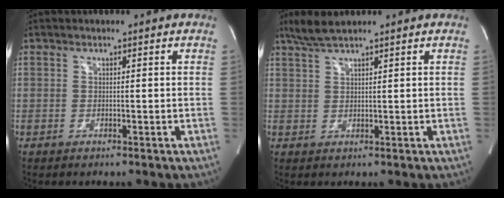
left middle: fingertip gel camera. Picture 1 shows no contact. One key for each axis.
{"total": 3.8, "fx": 3.2, "fy": 0.0, "fz": 2.0, "tx": -0.050, "ty": 0.012, "tz": 0.067}